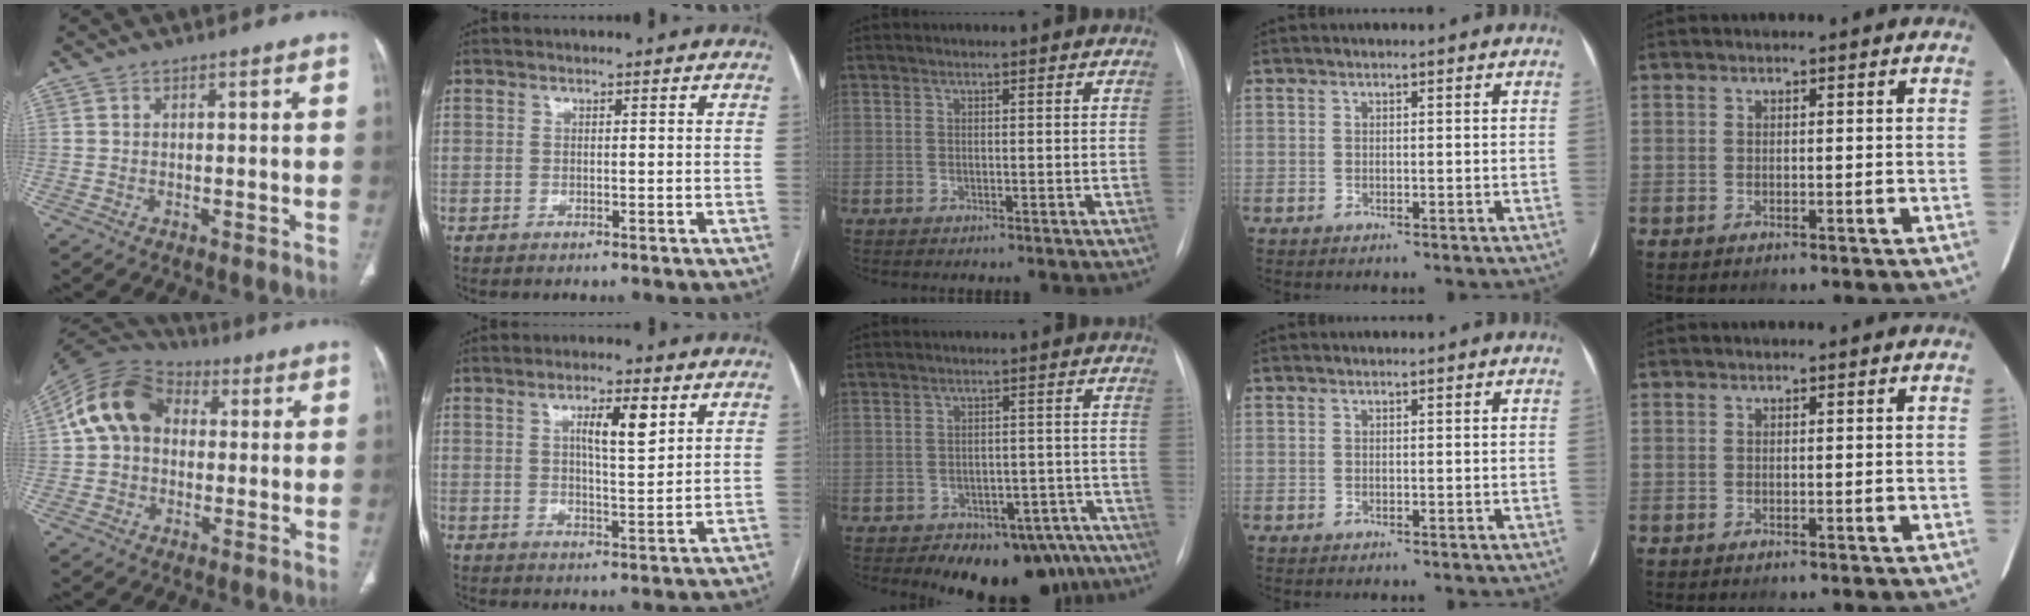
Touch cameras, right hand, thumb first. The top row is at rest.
{"thumb": {"total": 13.7, "force": [1.9, 10.6, 8.5], "torque": [-0.145, 0.033, 0.021]}, "index": {"total": 6.1, "force": [2.5, 1.2, 5.4], "torque": [-0.093, 0.003, 0.042]}, "middle": {"total": 12.5, "force": [-9.9, 6.4, 4.1], "torque": [-0.023, 0.028, -0.118]}}